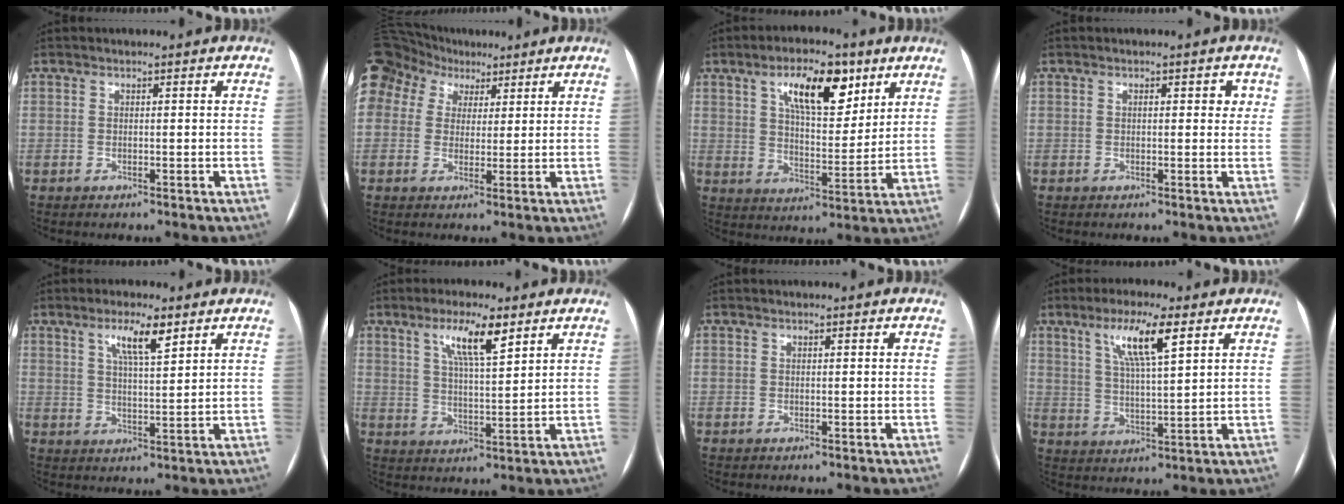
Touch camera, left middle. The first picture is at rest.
{"total": 20.9, "force": [10.6, 16.1, 7.9], "torque": [-0.270, 0.098, 0.208]}
{"total": 11.5, "force": [6.2, 4.2, 8.7], "torque": [-0.144, 0.012, 0.105]}
{"total": 2.8, "force": [1.0, 1.4, 2.2], "torque": [-0.025, 0.008, 0.008]}
{"total": 6.0, "force": [3.5, 1.0, 4.8], "torque": [-0.088, 0.003, 0.060]}
{"total": 7.8, "force": [4.5, 1.2, 6.3], "torque": [-0.116, 0.002, 0.079]}
{"total": 0.0}
{"total": 8.7, "force": [4.4, 1.0, 7.4], "torque": [-0.140, 0.003, 0.080]}